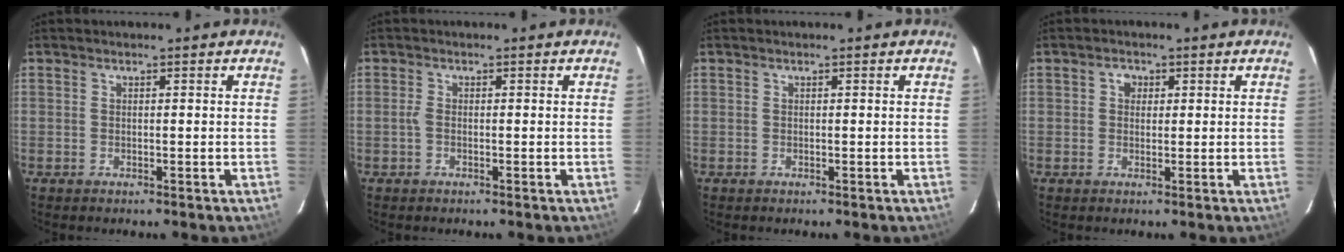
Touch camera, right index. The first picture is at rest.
{"total": 1.2, "force": [-0.3, 0.6, 1.0], "torque": [-0.022, 0.002, -0.007]}
{"total": 0.0}
{"total": 1.9, "force": [0.4, 1.7, 0.6], "torque": [-0.009, 0.009, 0.005]}